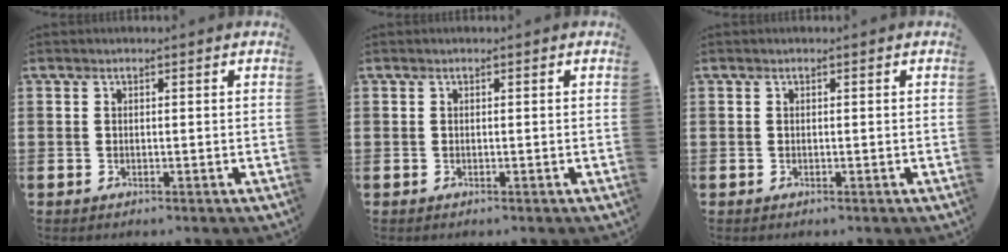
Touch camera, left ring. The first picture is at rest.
{"total": 0.0}
{"total": 0.0}